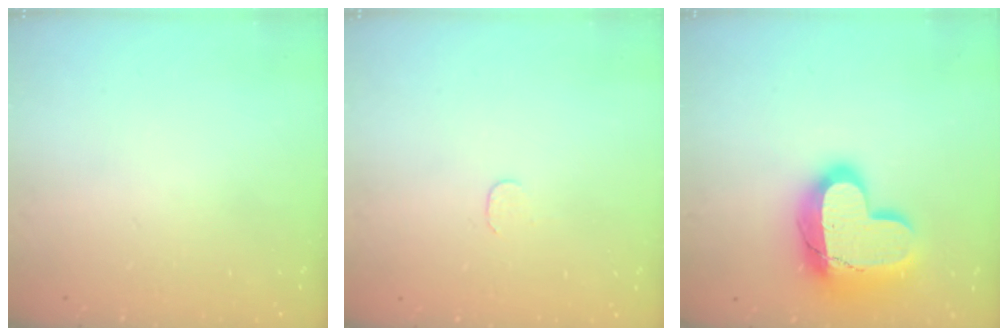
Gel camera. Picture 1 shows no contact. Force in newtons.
{"total": 3.5, "press": 3.5, "slide": 0.3}
{"total": 24.2, "press": 24.2, "slide": 1.6}